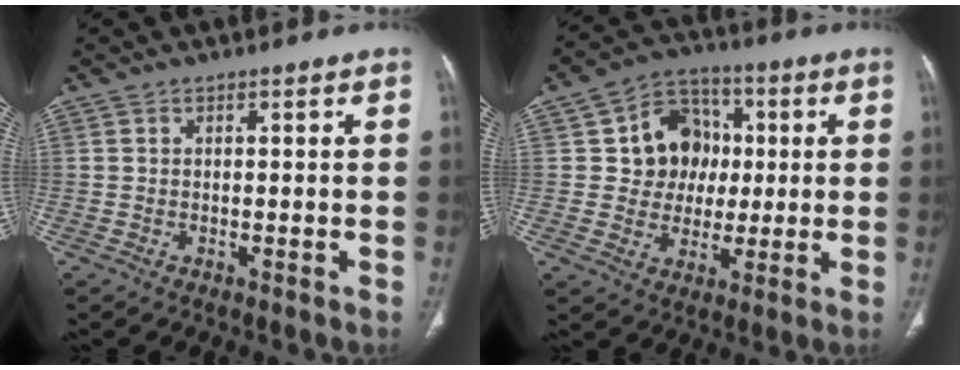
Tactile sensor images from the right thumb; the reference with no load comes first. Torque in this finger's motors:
{"motor_torque": [-0.40, 0.61, -0.27, 0.15, 0.13]}